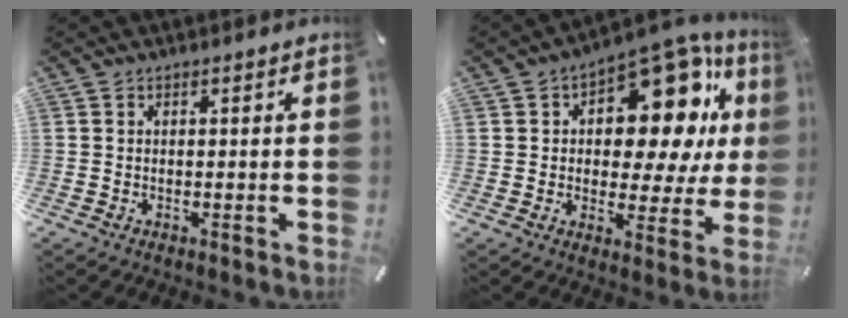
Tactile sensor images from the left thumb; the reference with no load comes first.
{"total": 18.6, "force": [8.0, 10.4, 13.1], "torque": [-0.164, -0.068, 0.131]}